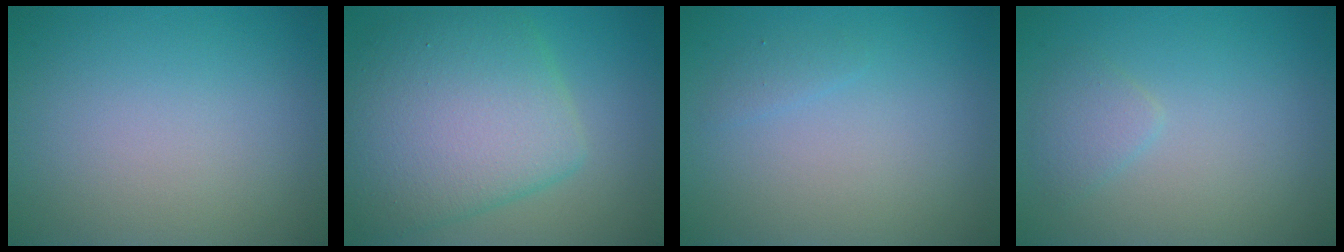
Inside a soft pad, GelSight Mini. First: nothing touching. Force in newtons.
{"total": 8.7, "press": 8.7, "slide": 0.4}
{"total": 0.7, "press": 0.7, "slide": 0.1}
{"total": 1.4, "press": 1.4, "slide": 0.0}